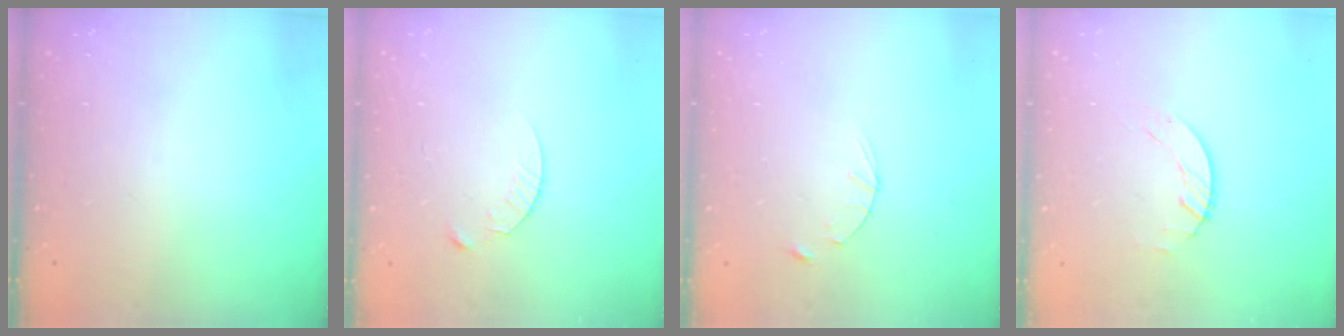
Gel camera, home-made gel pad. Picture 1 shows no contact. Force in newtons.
{"total": 4.7, "press": 4.7, "slide": 0.6}
{"total": 2.8, "press": 2.8, "slide": 0.4}
{"total": 0.8, "press": 0.8, "slide": 0.2}